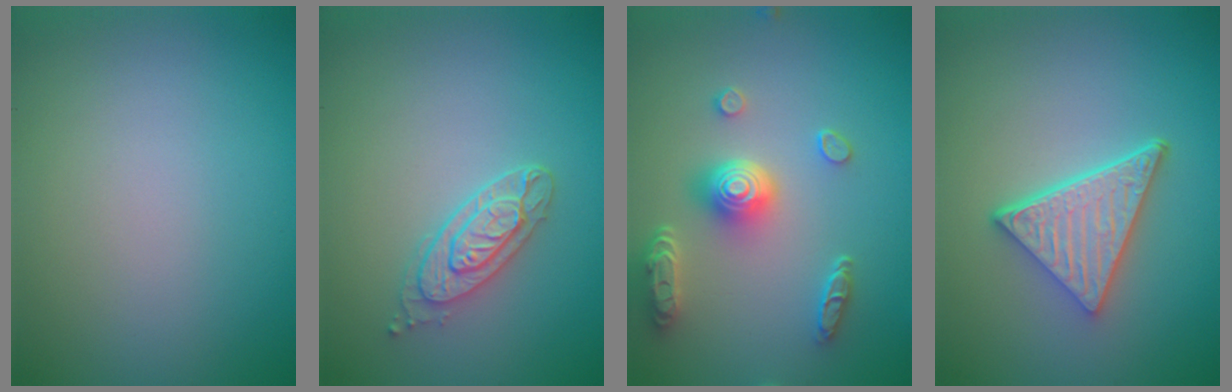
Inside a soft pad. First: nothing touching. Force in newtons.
{"total": 2.9, "press": 2.5, "slide": 1.5}
{"total": 4.9, "press": 3.9, "slide": 3.0}
{"total": 5.2, "press": 3.8, "slide": 3.6}